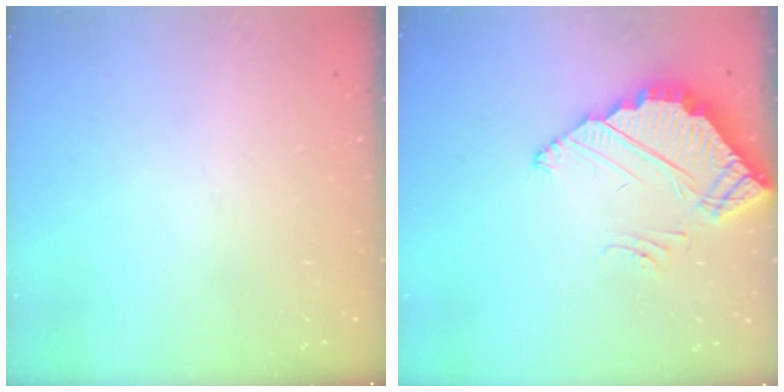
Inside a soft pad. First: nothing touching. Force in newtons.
{"total": 4.0, "press": 4.0, "slide": 0.1}